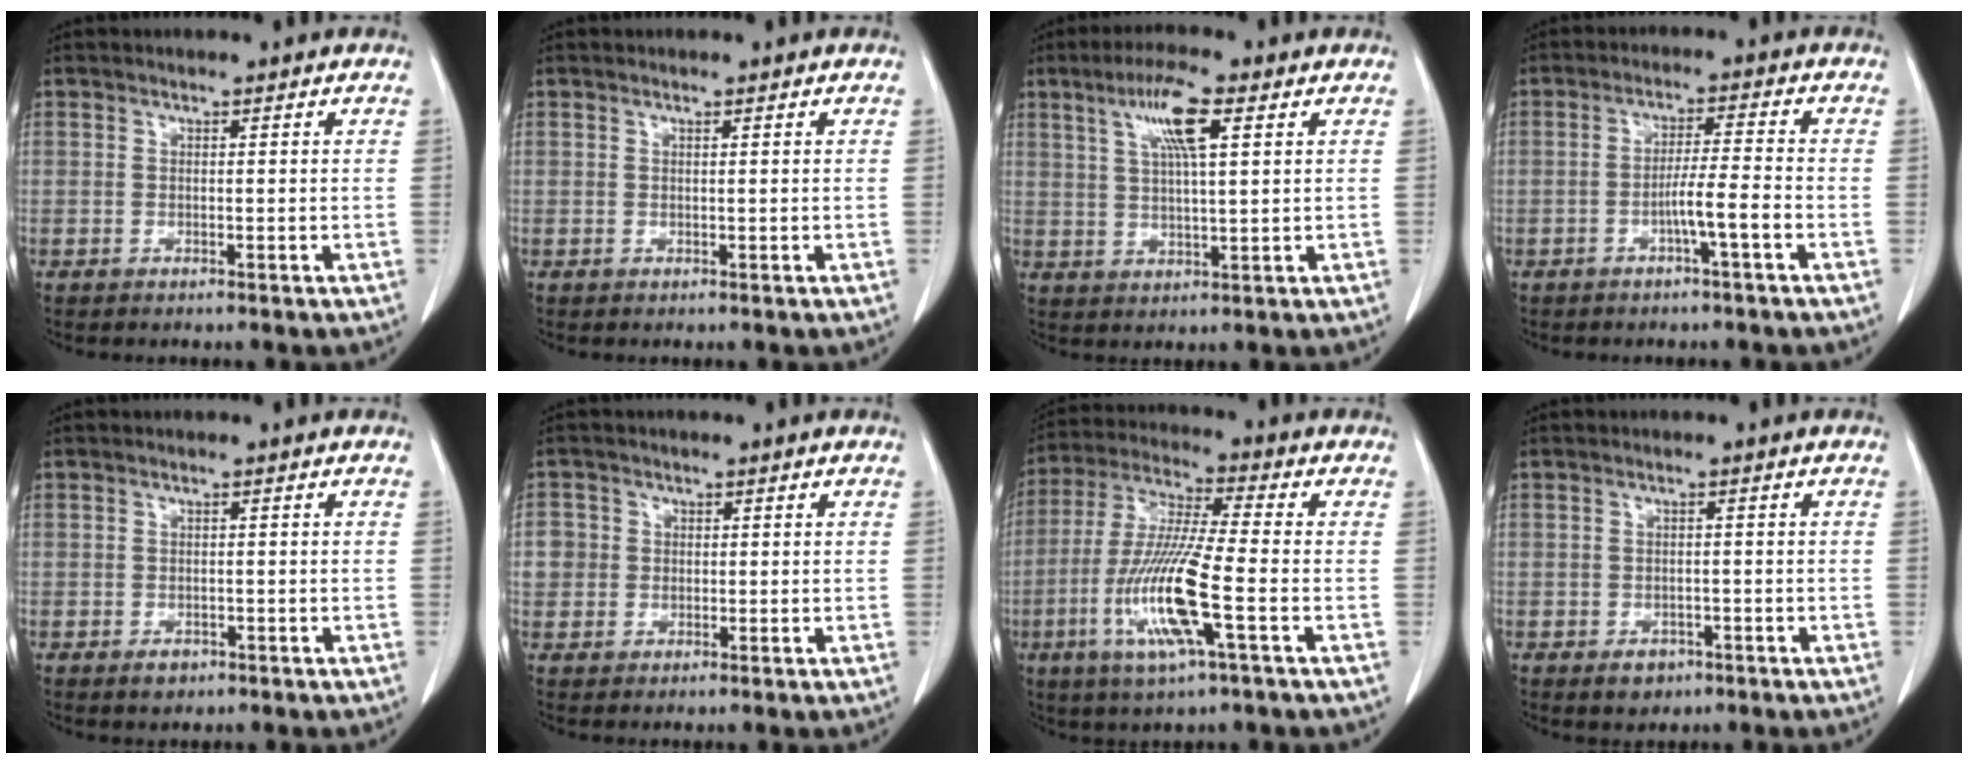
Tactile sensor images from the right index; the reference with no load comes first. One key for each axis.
{"total": 0.0}
{"total": 7.8, "fx": 3.4, "fy": 1.0, "fz": 6.9, "tx": -0.134, "ty": 0.007, "tz": 0.061}
{"total": 4.6, "fx": -2.1, "fy": -0.5, "fz": 4.1, "tx": -0.071, "ty": 0.004, "tz": -0.036}
{"total": 1.7, "fx": -1.0, "fy": 1.2, "fz": 0.7, "tx": -0.011, "ty": 0.002, "tz": -0.010}
{"total": 3.6, "fx": 0.2, "fy": 3.5, "fz": 0.4, "tx": 0.004, "ty": 0.009, "tz": 0.004}
{"total": 13.8, "fx": -4.2, "fy": 0.6, "fz": 13.1, "tx": -0.273, "ty": -0.014, "tz": -0.085}
{"total": 2.7, "fx": -1.5, "fy": 2.0, "fz": 1.0, "tx": -0.009, "ty": 0.004, "tz": -0.015}